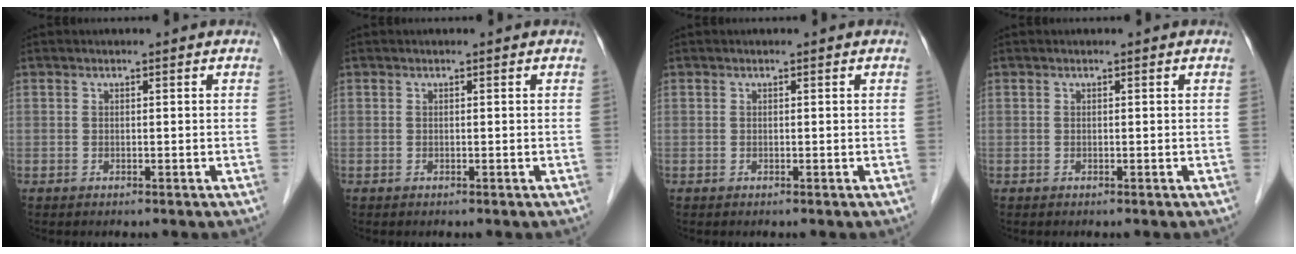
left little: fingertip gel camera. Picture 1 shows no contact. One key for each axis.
{"total": 0.0}
{"total": 0.0}
{"total": 0.0}